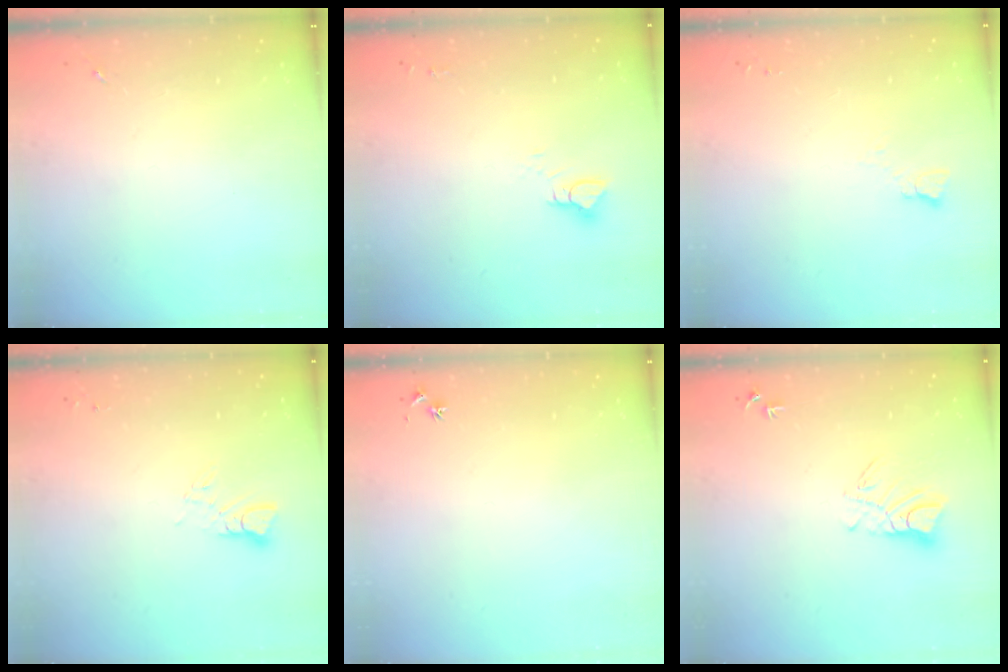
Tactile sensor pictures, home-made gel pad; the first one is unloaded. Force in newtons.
{"total": 4.3, "press": 4.3, "slide": 0.4}
{"total": 2.8, "press": 2.7, "slide": 0.3}
{"total": 3.0, "press": 3.0, "slide": 0.3}
{"total": 2.5, "press": 2.5, "slide": 0.3}
{"total": 7.6, "press": 7.5, "slide": 0.7}